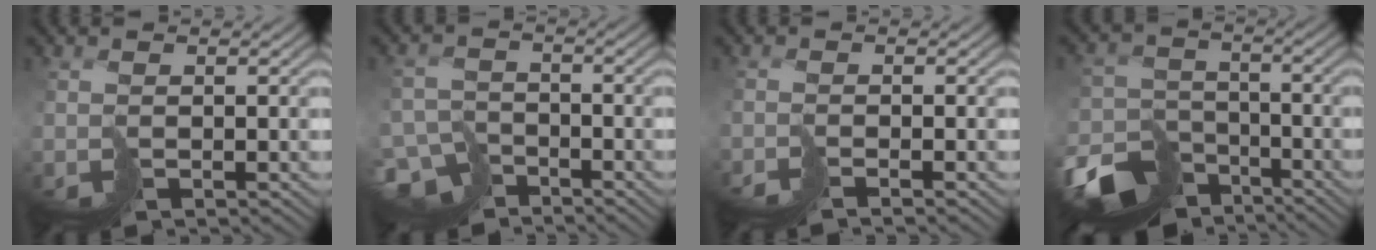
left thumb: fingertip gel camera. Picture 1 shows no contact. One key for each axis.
{"total": 7.1, "fx": -5.8, "fy": 3.5, "fz": 2.3, "tx": -0.037, "ty": -0.009, "tz": -0.114}
{"total": 2.1, "fx": -1.9, "fy": -0.9, "fz": 0.2, "tx": 0.004, "ty": 0.002, "tz": -0.040}
{"total": 12.6, "fx": -9.3, "fy": 6.7, "fz": 5.3, "tx": -0.121, "ty": -0.029, "tz": -0.158}